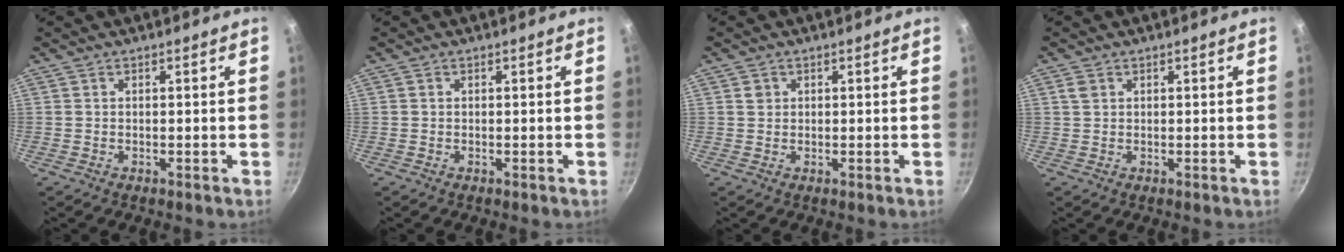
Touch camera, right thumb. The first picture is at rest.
{"total": 0.0}
{"total": 1.5, "force": [0.5, 1.3, 0.4], "torque": [-0.001, 0.003, 0.007]}
{"total": 1.8, "force": [0.7, 1.4, 0.9], "torque": [-0.014, 0.002, 0.012]}